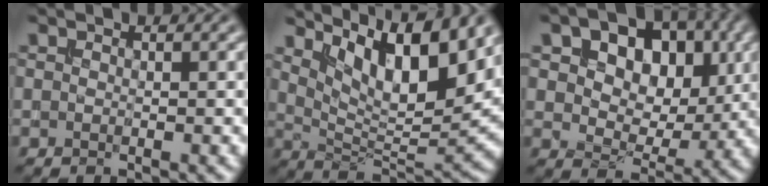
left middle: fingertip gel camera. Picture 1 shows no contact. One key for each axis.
{"total": 9.2, "fx": 5.2, "fy": 3.2, "fz": 6.9, "tx": -0.110, "ty": -0.015, "tz": 0.093}
{"total": 9.7, "fx": 3.5, "fy": 6.6, "fz": 6.2, "tx": -0.107, "ty": 0.016, "tz": 0.046}